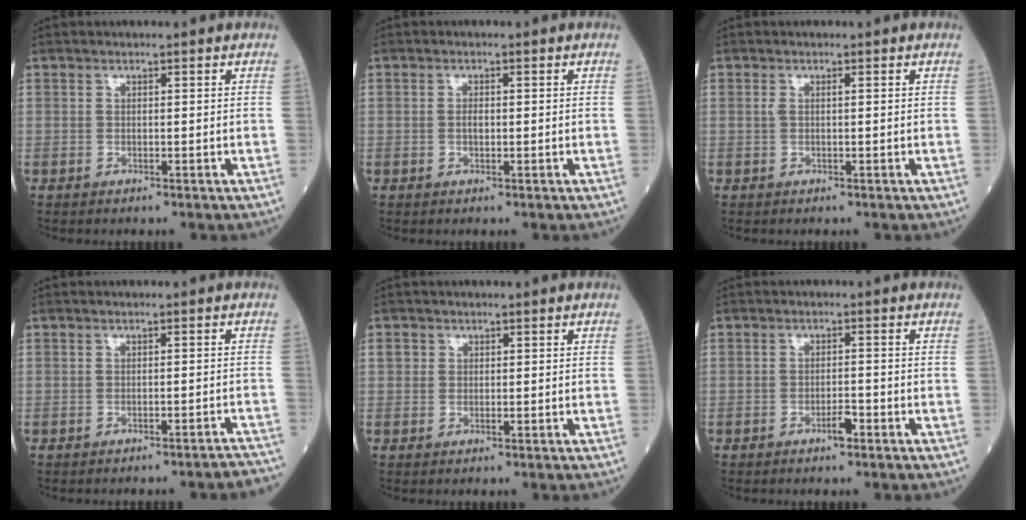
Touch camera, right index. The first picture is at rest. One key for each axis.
{"total": 1.1, "fx": -0.1, "fy": 0.4, "fz": 1.0, "tx": -0.023, "ty": 0.001, "tz": -0.002}
{"total": 0.7, "fx": 0.1, "fy": 0.2, "fz": 0.7, "tx": -0.021, "ty": 0.004, "tz": 0.002}
{"total": 5.2, "fx": -5.1, "fy": 0.3, "fz": 1.1, "tx": -0.007, "ty": -0.001, "tz": -0.051}
{"total": 1.4, "fx": 0.4, "fy": 1.3, "fz": 0.3, "tx": 0.000, "ty": 0.009, "tz": 0.004}
{"total": 2.0, "fx": -1.3, "fy": 0.4, "fz": 1.5, "tx": -0.023, "ty": 0.002, "tz": -0.023}